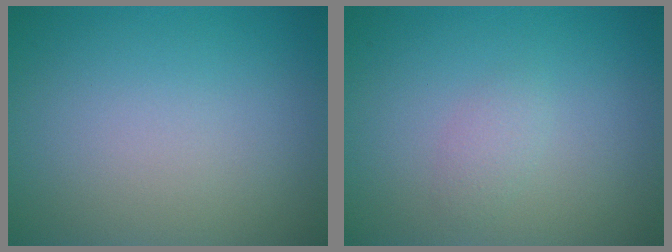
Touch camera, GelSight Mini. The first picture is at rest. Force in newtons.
{"total": 1.1, "press": 1.1, "slide": 0.1}